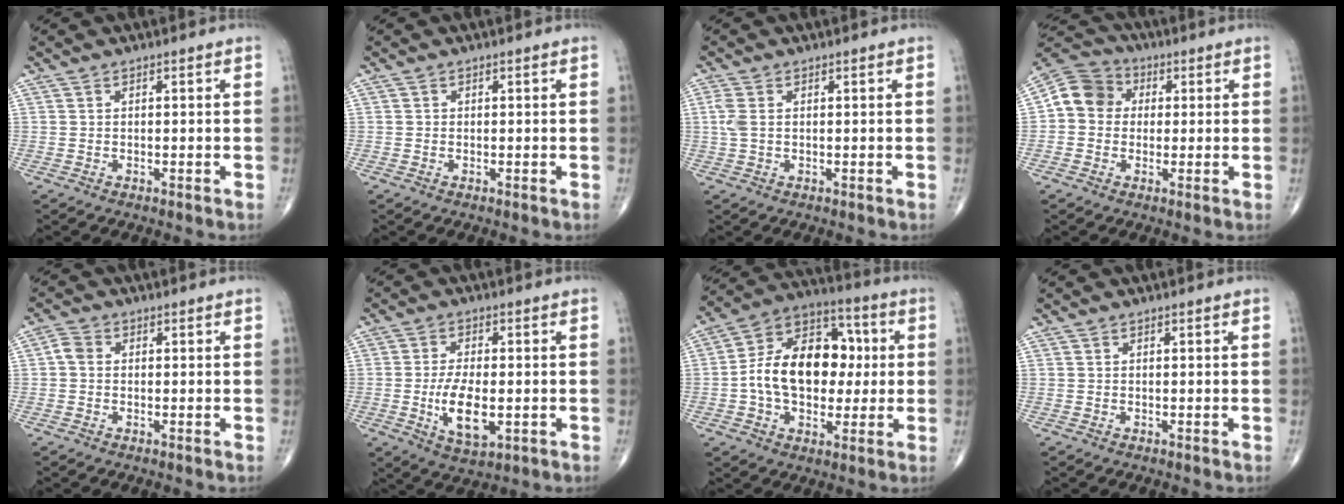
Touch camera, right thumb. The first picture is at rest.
{"total": 0.0}
{"total": 2.7, "force": [0.3, 1.6, 2.2], "torque": [-0.070, 0.006, 0.007]}
{"total": 7.9, "force": [0.3, 7.0, 3.7], "torque": [-0.049, 0.024, -0.010]}
{"total": 2.3, "force": [-0.1, 1.9, 1.4], "torque": [-0.022, 0.007, -0.009]}
{"total": 9.2, "force": [-1.7, 4.2, 7.9], "torque": [-0.138, -0.007, -0.025]}
{"total": 18.8, "force": [0.2, 12.7, 13.8], "torque": [-0.187, 0.032, -0.001]}
{"total": 0.0}